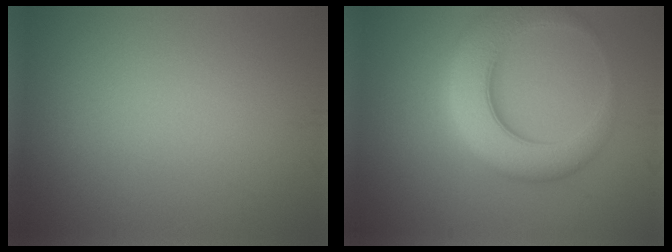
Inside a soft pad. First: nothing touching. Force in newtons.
{"total": 7.8, "press": 7.8, "slide": 0.3}